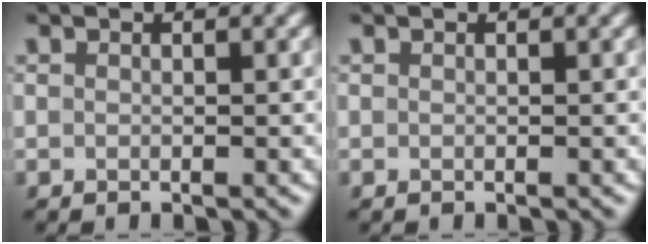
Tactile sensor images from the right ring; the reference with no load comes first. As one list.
[{"total": 0.0}]